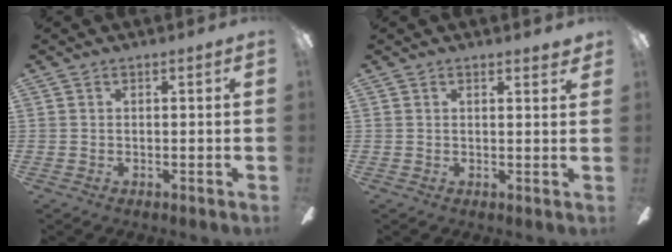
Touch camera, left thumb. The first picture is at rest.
{"total": 1.6, "force": [1.4, 0.2, 0.8], "torque": [-0.001, -0.009, 0.022]}